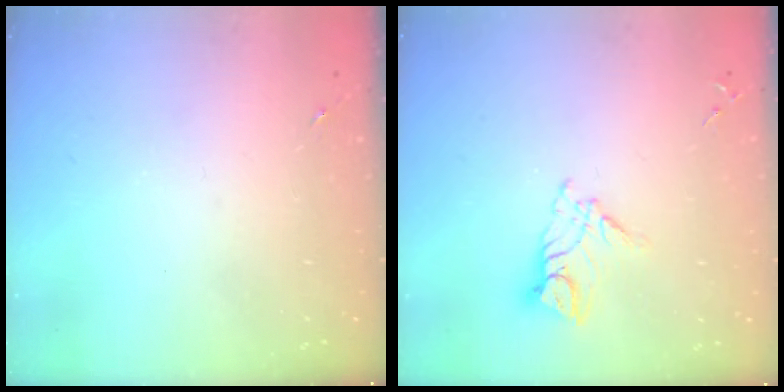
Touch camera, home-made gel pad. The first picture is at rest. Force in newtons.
{"total": 9.7, "press": 9.6, "slide": 0.9}